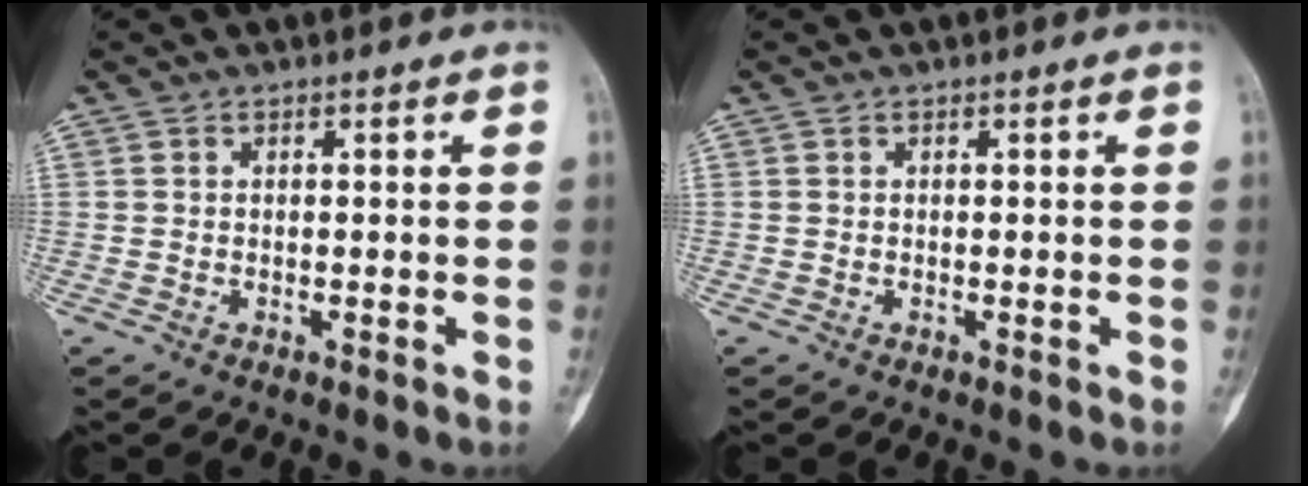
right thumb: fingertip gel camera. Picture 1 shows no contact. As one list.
[{"total": 0.0}]